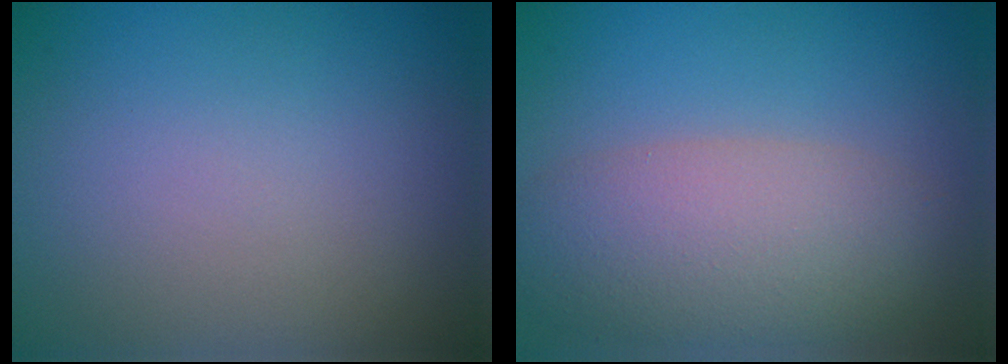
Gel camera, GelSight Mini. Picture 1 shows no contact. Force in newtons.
{"total": 6.6, "press": 6.6, "slide": 0.3}